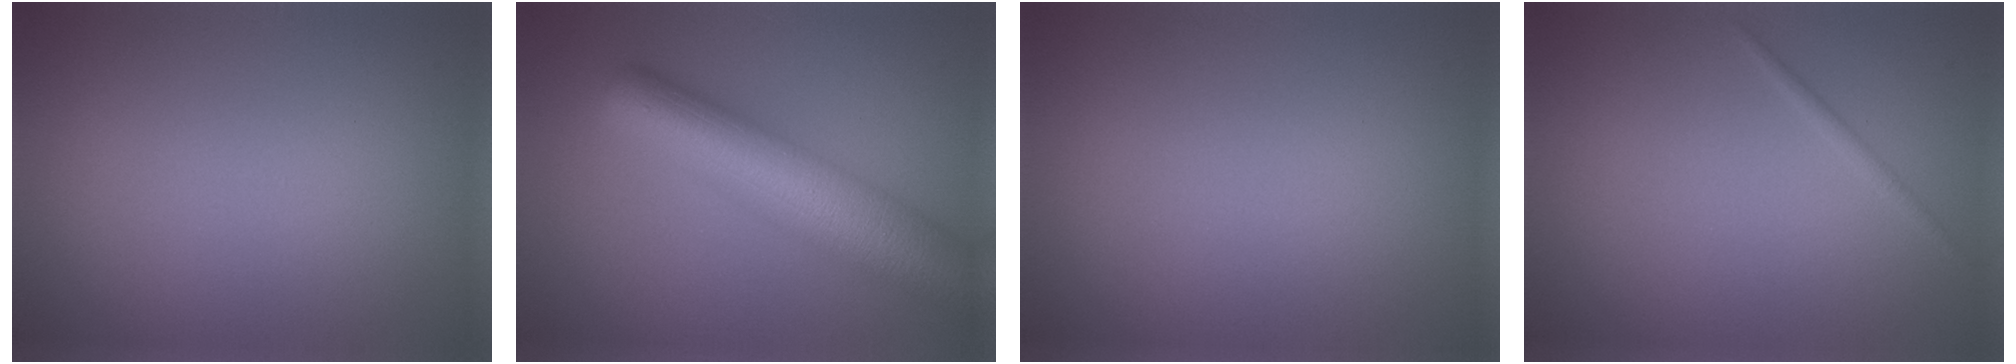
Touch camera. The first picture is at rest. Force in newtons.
{"total": 10.2, "press": 10.2, "slide": 0.4}
{"total": 0.0}
{"total": 0.7, "press": 0.7, "slide": 0.1}